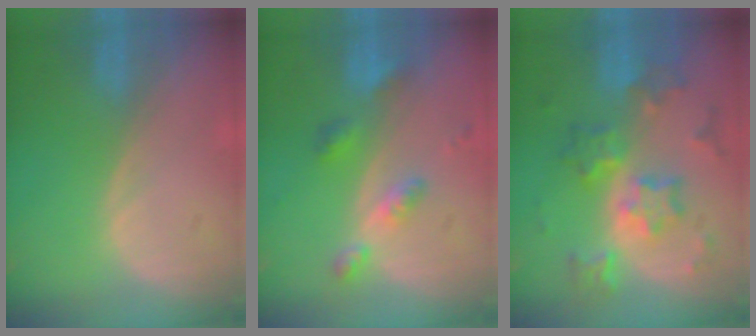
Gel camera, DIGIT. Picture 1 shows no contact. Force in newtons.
{"total": 5.6, "press": 4.9, "slide": 2.7}
{"total": 9.1, "press": 9.1, "slide": 0.8}